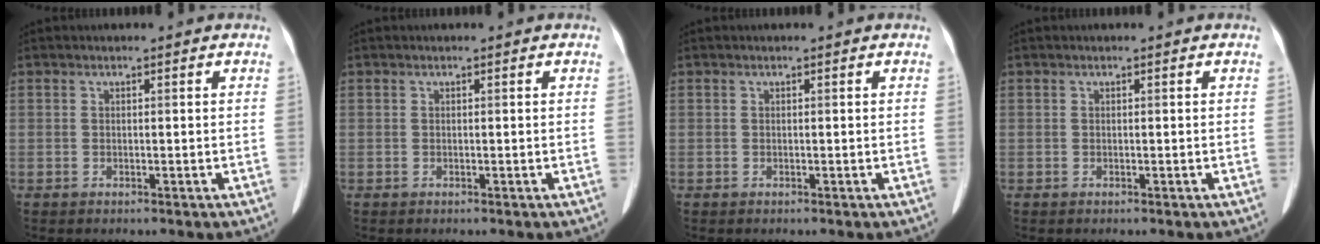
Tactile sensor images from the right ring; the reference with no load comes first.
{"total": 0.0}
{"total": 0.0}
{"total": 0.0}